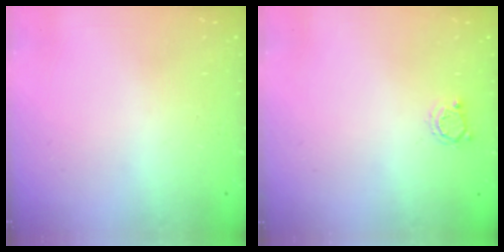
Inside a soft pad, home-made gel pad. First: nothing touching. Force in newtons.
{"total": 2.8, "press": 2.7, "slide": 0.4}